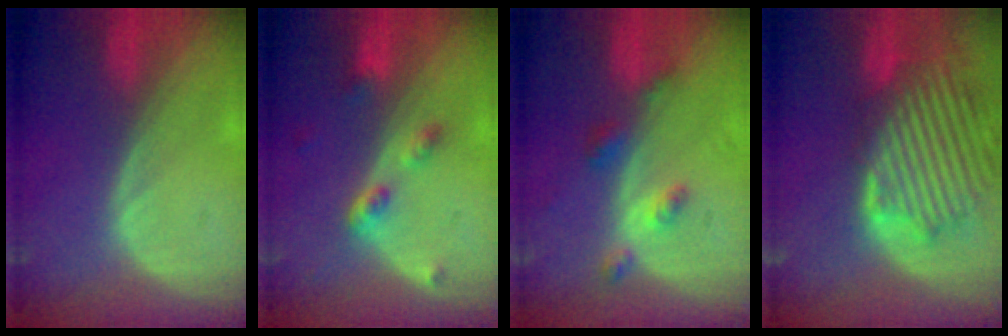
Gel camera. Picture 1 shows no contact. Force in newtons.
{"total": 4.3, "press": 3.9, "slide": 1.8}
{"total": 4.3, "press": 4.0, "slide": 1.7}
{"total": 13.5, "press": 11.7, "slide": 6.8}